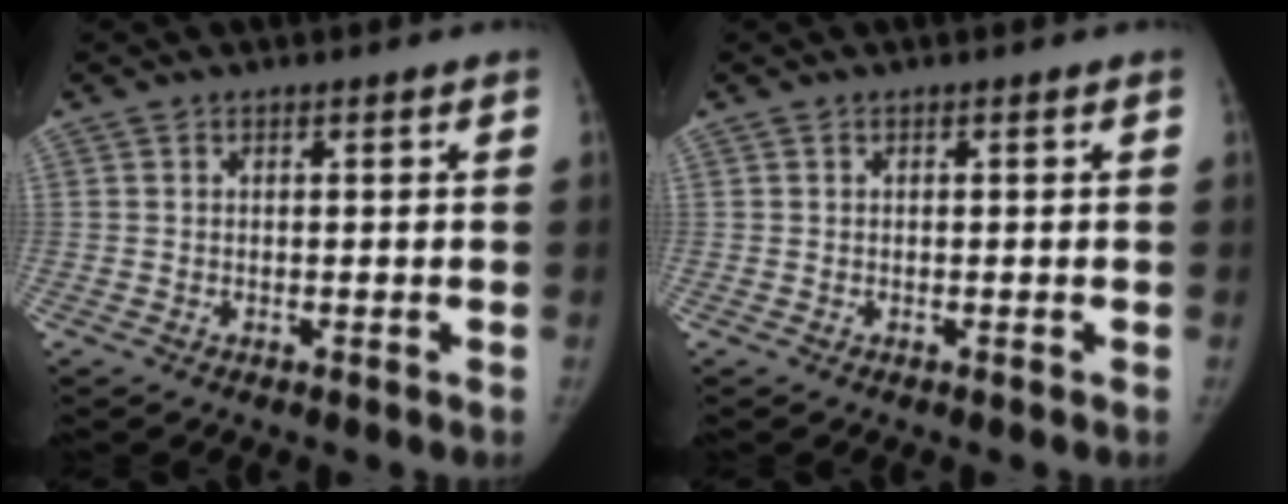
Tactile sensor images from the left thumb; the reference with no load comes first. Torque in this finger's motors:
{"motor_torque": [-0.01, -0.01, 0.21, -0.12, 0.00]}